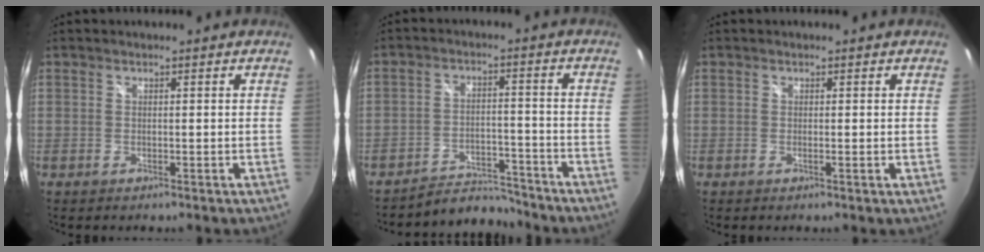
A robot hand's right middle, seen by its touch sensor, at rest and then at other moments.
{"total": 6.9, "force": [-6.7, 1.2, -0.5], "torque": [-0.007, 0.020, -0.107]}
{"total": 0.9, "force": [0.5, -0.3, 0.6], "torque": [-0.008, 0.000, 0.009]}